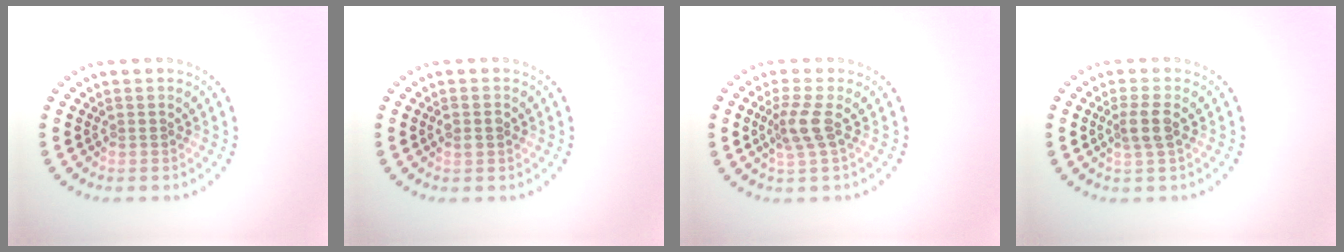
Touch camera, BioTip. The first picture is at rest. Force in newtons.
{"total": 1.5, "press": 1.5, "slide": 0.1}
{"total": 2.4, "press": 1.8, "slide": 1.6}
{"total": 2.1, "press": 1.7, "slide": 1.2}